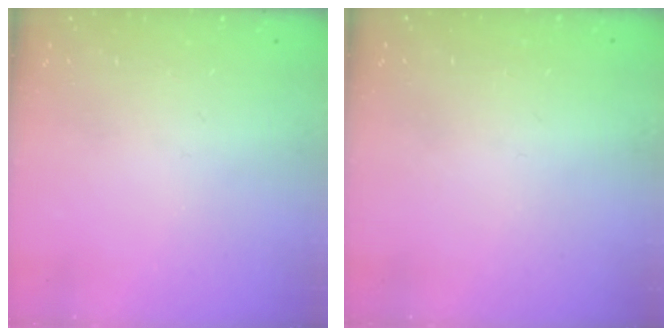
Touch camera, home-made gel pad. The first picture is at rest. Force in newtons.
{"total": 0.7, "press": 0.6, "slide": 0.1}